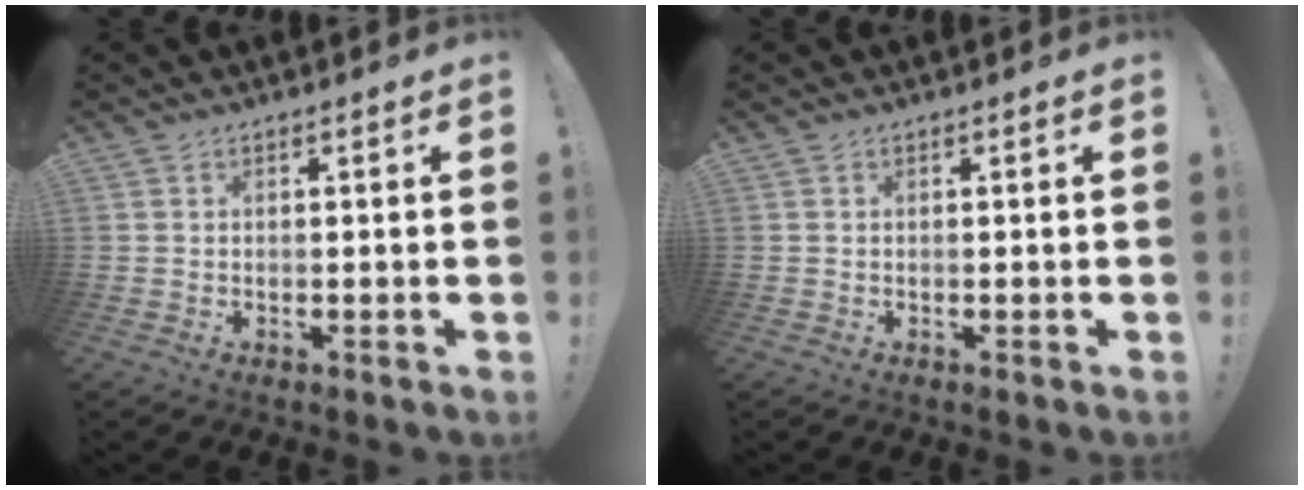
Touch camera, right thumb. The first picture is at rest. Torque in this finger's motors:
{"motor_torque": [-0.01, 0.00, 0.00, 0.00, 0.00]}